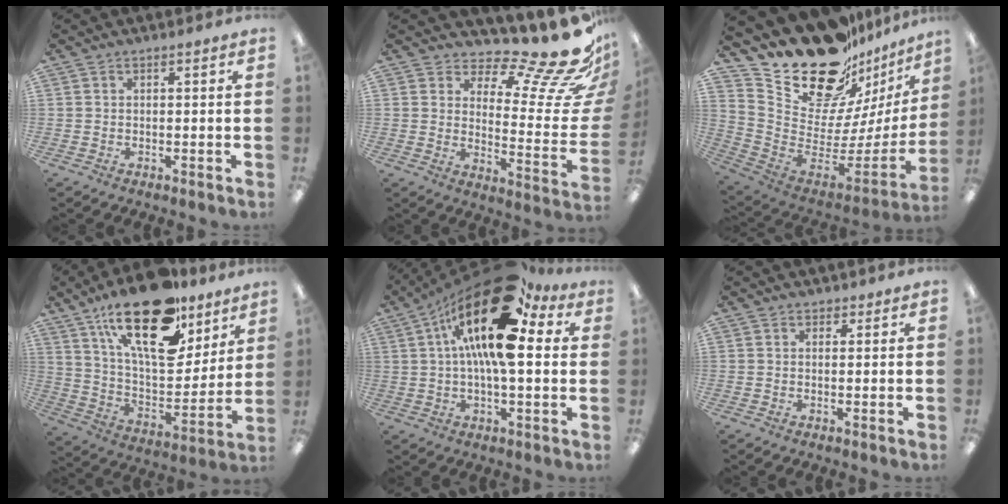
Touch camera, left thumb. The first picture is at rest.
{"total": 18.4, "force": [14.4, 4.4, 10.6], "torque": [-0.139, -0.127, 0.227]}
{"total": 23.8, "force": [18.8, 10.9, 9.7], "torque": [-0.160, -0.148, 0.351]}
{"total": 25.7, "force": [16.2, 11.1, 16.5], "torque": [-0.270, -0.095, 0.280]}
{"total": 22.2, "force": [8.8, 8.7, 18.4], "torque": [-0.313, -0.044, 0.135]}
{"total": 1.0, "force": [0.8, 0.7, 0.1], "torque": [0.006, -0.001, 0.013]}